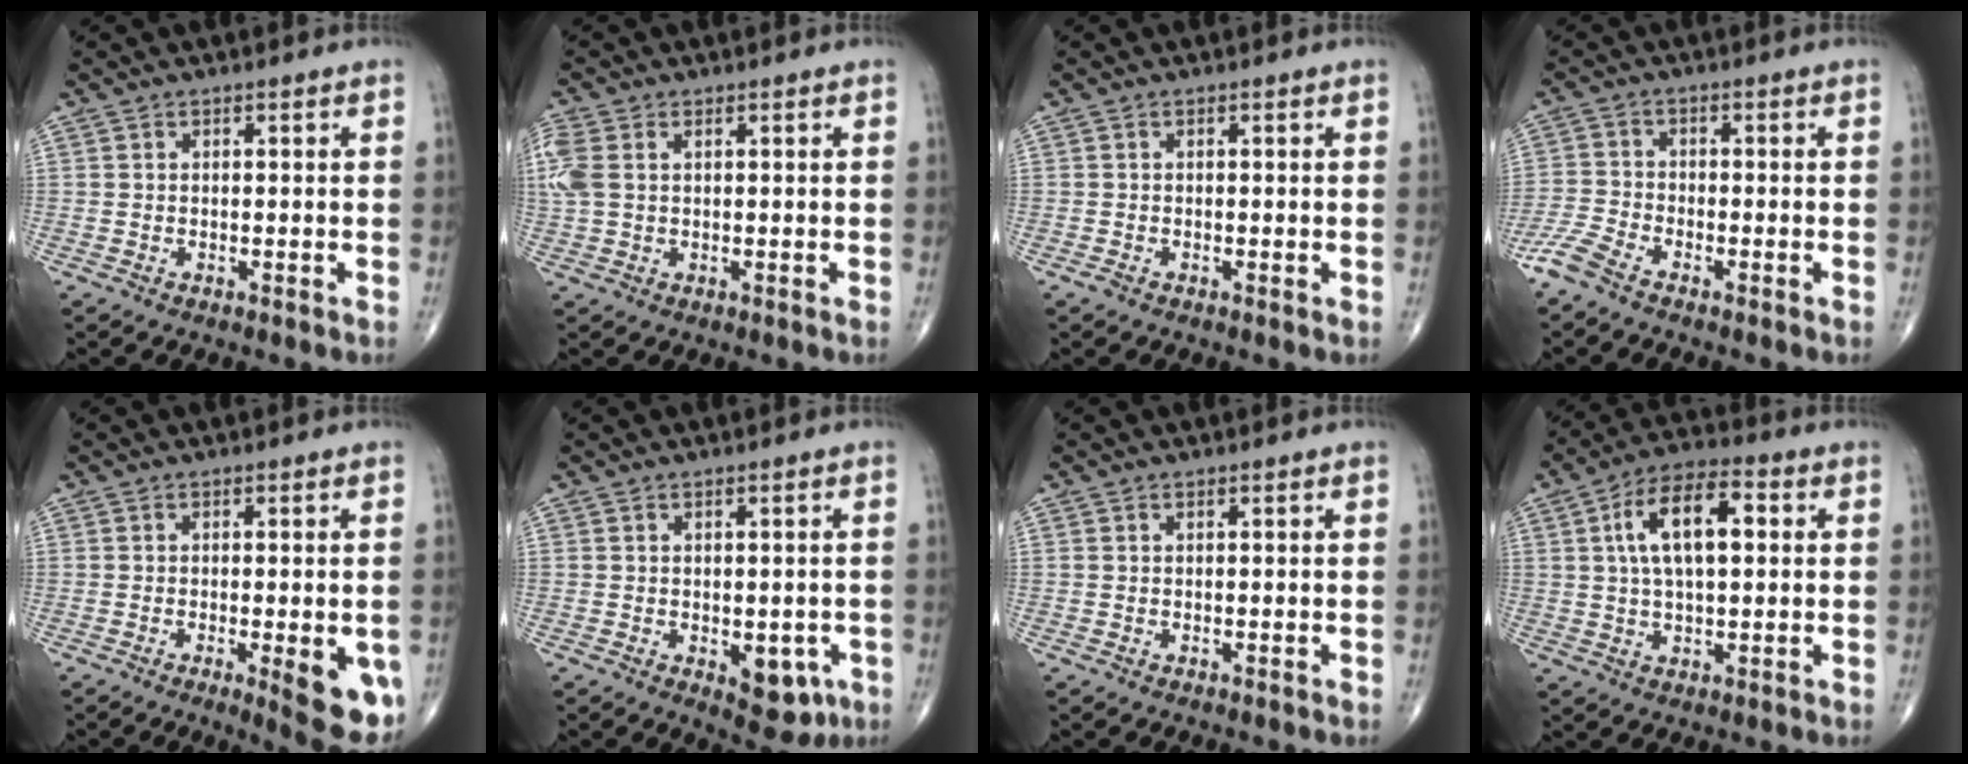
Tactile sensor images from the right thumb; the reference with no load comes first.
{"total": 7.0, "force": [1.5, 4.6, 5.1], "torque": [-0.155, 0.018, 0.037]}
{"total": 0.9, "force": [-0.5, 0.3, 0.6], "torque": [-0.012, -0.003, -0.012]}
{"total": 4.5, "force": [-3.8, 1.1, 2.1], "torque": [-0.060, 0.005, -0.087]}
{"total": 9.5, "force": [-3.0, 2.6, 8.7], "torque": [-0.099, -0.016, -0.033]}
{"total": 6.8, "force": [-2.2, 3.7, 5.3], "torque": [-0.040, -0.002, -0.017]}
{"total": 0.0}
{"total": 12.9, "force": [2.7, 6.1, 11.1], "torque": [-0.187, 0.018, 0.042]}